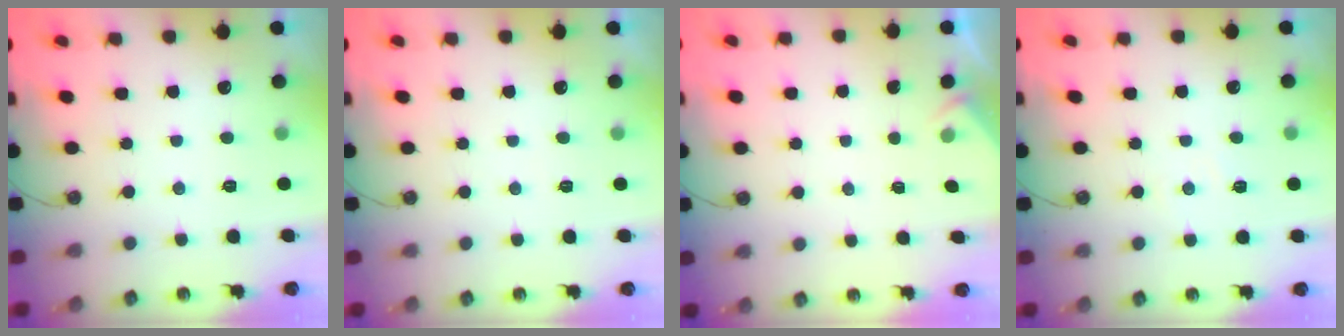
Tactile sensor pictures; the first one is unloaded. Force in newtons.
{"total": 2.7, "press": 2.7, "slide": 0.4}
{"total": 1.8, "press": 1.8, "slide": 0.4}
{"total": 4.7, "press": 4.6, "slide": 0.7}